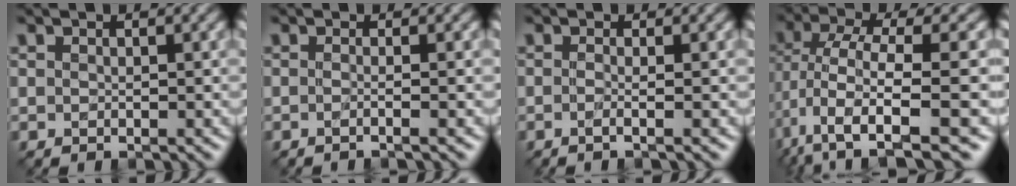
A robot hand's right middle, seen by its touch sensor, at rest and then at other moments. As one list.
[{"total": 2.4, "force": [-0.1, 1.2, 2.2], "torque": [-0.005, -0.010, -0.034]}, {"total": 2.3, "force": [-0.2, 1.0, 2.1], "torque": [-0.019, -0.011, -0.029]}, {"total": 7.6, "force": [-2.2, 2.9, 6.6], "torque": [-0.131, 0.000, -0.041]}]